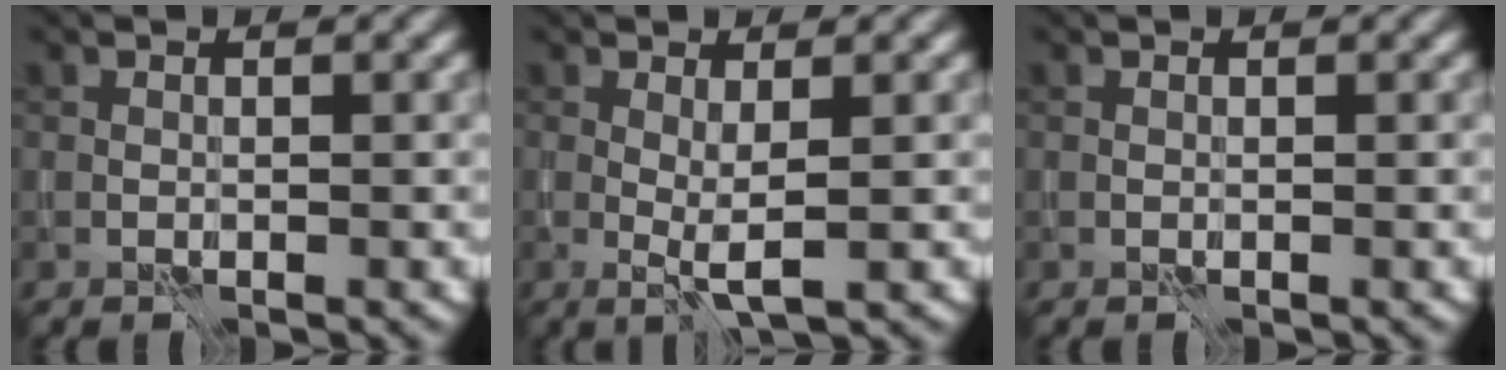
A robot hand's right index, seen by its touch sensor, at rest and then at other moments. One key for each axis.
{"total": 2.0, "fx": 0.1, "fy": 0.1, "fz": 2.0, "tx": -0.035, "ty": -0.007, "tz": 0.002}
{"total": 0.0}